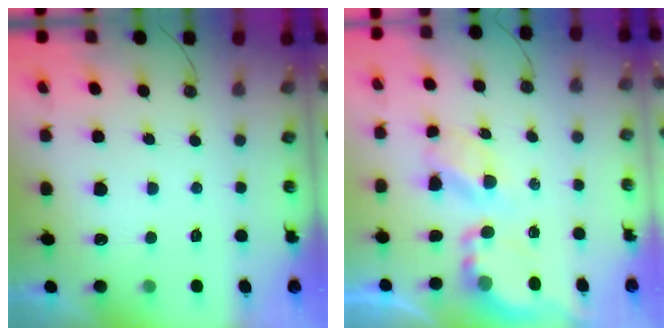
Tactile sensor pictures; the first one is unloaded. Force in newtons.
{"total": 6.8, "press": 6.7, "slide": 0.5}